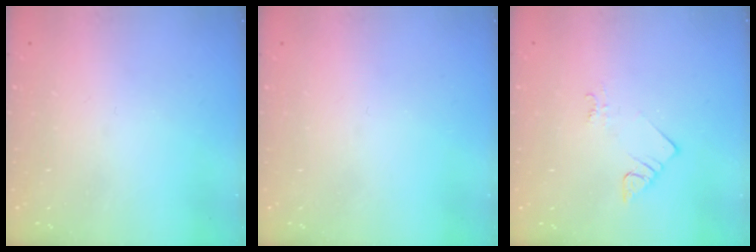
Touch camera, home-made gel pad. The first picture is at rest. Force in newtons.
{"total": 0.0}
{"total": 2.1, "press": 2.0, "slide": 0.5}